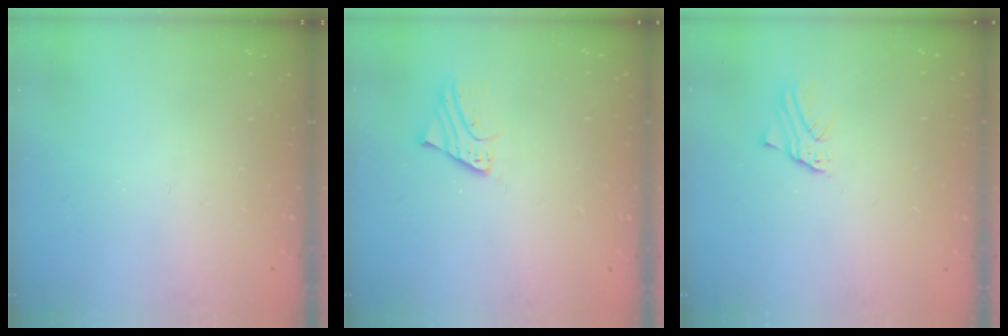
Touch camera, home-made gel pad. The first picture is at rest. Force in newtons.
{"total": 2.6, "press": 2.6, "slide": 0.2}
{"total": 1.7, "press": 1.6, "slide": 0.2}